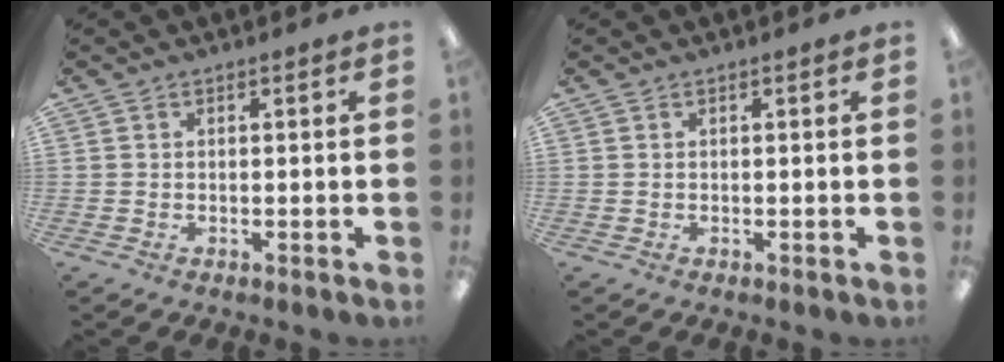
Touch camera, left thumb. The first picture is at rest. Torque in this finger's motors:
{"motor_torque": [0.00, 0.00, 0.00, 0.00, 0.00]}